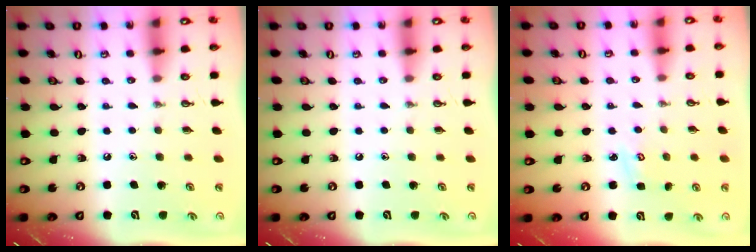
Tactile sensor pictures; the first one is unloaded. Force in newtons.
{"total": 0.0}
{"total": 3.0, "press": 3.0, "slide": 0.3}